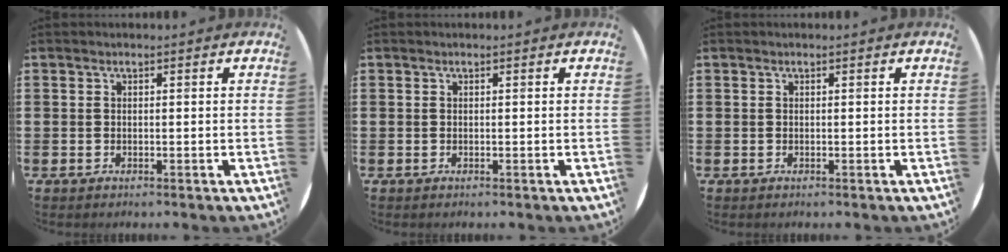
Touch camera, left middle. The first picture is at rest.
{"total": 0.0}
{"total": 0.0}